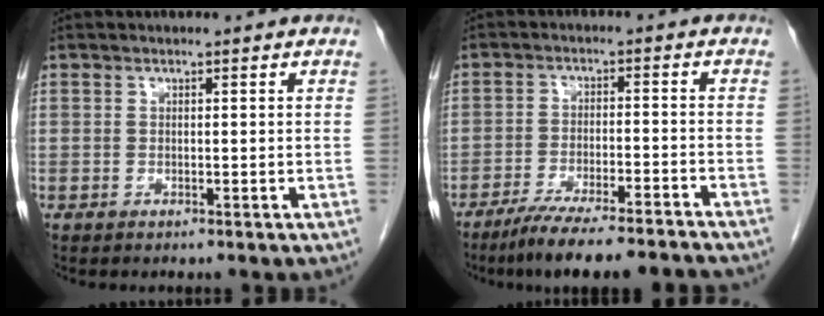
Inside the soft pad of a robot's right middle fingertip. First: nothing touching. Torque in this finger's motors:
{"motor_torque": [1.19, -0.94, 0.39, 0.10]}